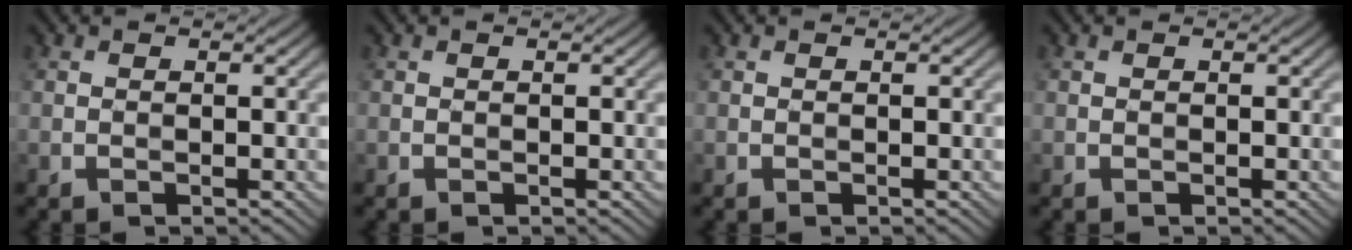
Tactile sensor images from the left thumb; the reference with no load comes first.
{"total": 0.0}
{"total": 0.0}
{"total": 0.0}